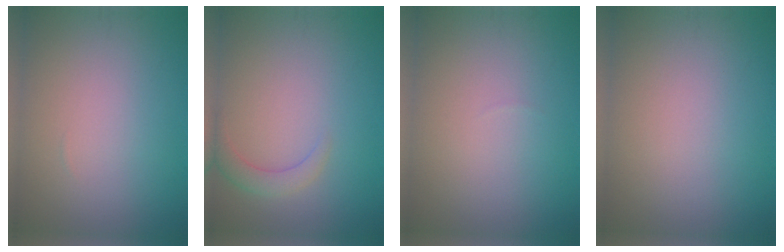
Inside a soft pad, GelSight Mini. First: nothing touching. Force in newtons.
{"total": 2.1, "press": 2.1, "slide": 0.2}
{"total": 0.0}
{"total": 0.0}